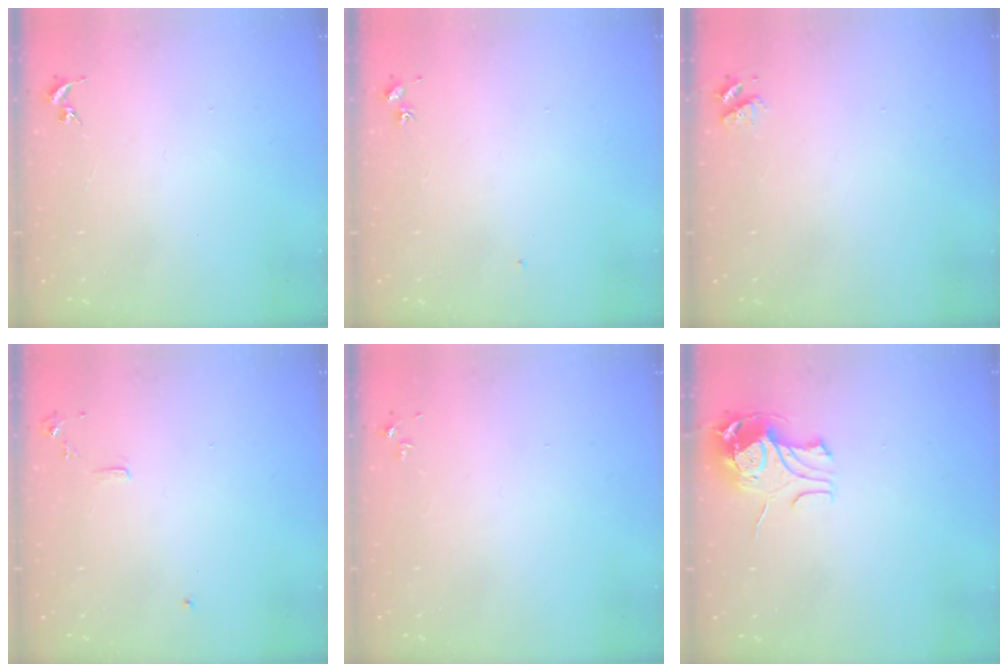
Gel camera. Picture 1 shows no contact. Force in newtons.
{"total": 4.4, "press": 4.4, "slide": 0.5}
{"total": 4.7, "press": 4.7, "slide": 0.7}
{"total": 6.0, "press": 6.0, "slide": 0.7}
{"total": 2.8, "press": 2.8, "slide": 0.4}
{"total": 10.8, "press": 10.8, "slide": 1.2}